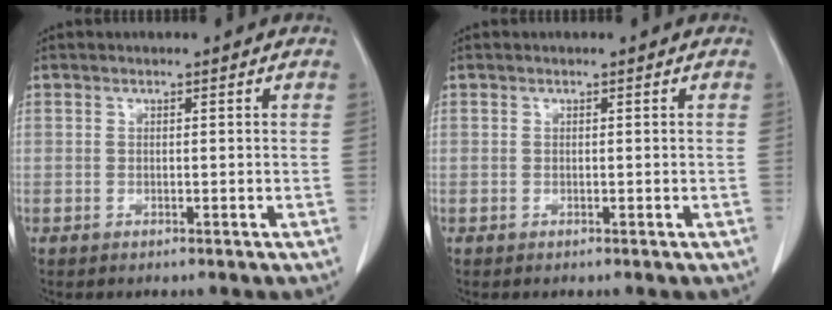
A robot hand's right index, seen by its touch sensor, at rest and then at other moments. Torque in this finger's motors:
{"motor_torque": [0.00, 0.00, 0.00, 0.00]}